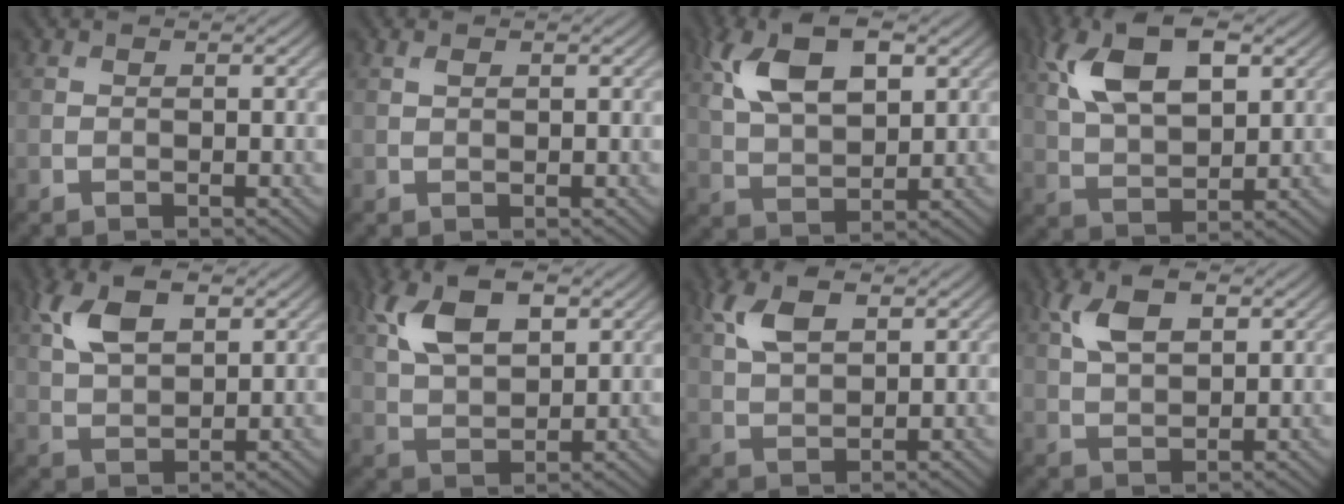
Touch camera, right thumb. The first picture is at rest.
{"total": 1.0, "force": [0.5, 0.4, 0.8], "torque": [-0.019, 0.001, 0.010]}
{"total": 10.8, "force": [4.3, 5.5, 8.3], "torque": [-0.179, 0.014, 0.082]}
{"total": 11.8, "force": [4.7, 5.9, 9.0], "torque": [-0.195, 0.017, 0.089]}
{"total": 8.0, "force": [3.6, 4.0, 6.0], "torque": [-0.134, 0.011, 0.069]}
{"total": 9.8, "force": [4.2, 5.0, 7.3], "torque": [-0.162, 0.013, 0.082]}
{"total": 6.6, "force": [3.1, 3.2, 4.9], "torque": [-0.114, 0.010, 0.060]}
{"total": 6.9, "force": [3.0, 3.3, 5.2], "torque": [-0.113, 0.009, 0.057]}